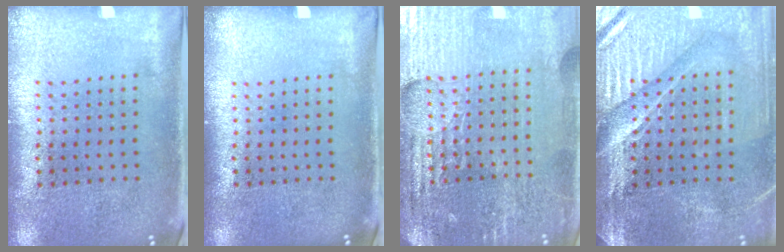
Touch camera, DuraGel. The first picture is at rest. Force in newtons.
{"total": 0.0}
{"total": 4.9, "press": 4.6, "slide": 1.8}
{"total": 4.4, "press": 3.9, "slide": 1.9}